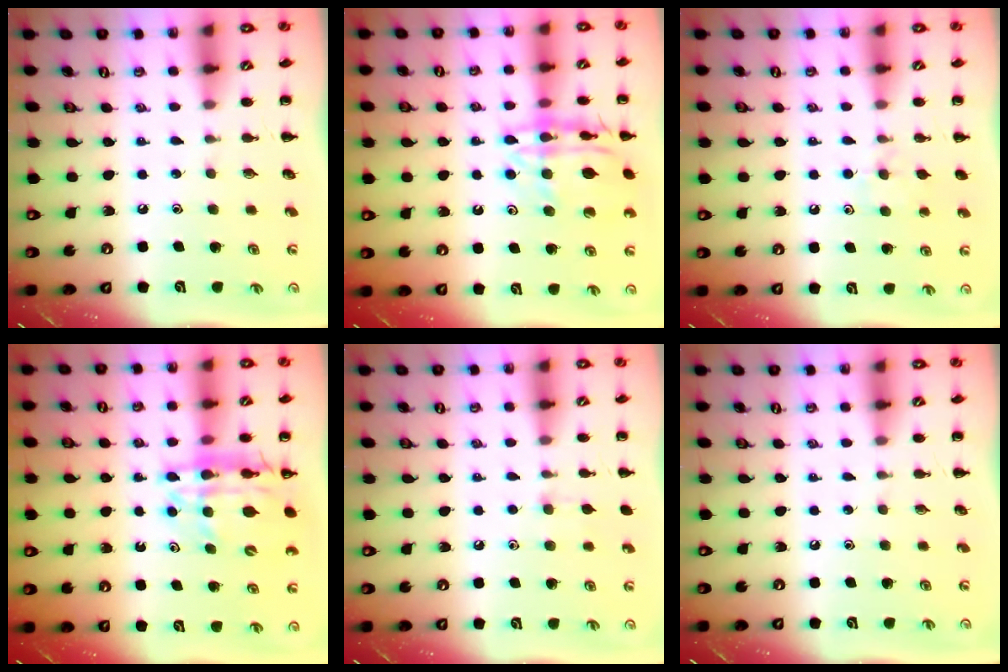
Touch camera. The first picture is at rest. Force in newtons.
{"total": 16.6, "press": 16.5, "slide": 1.9}
{"total": 7.0, "press": 6.8, "slide": 1.8}
{"total": 15.0, "press": 14.4, "slide": 4.2}
{"total": 5.8, "press": 5.5, "slide": 2.0}
{"total": 0.0}